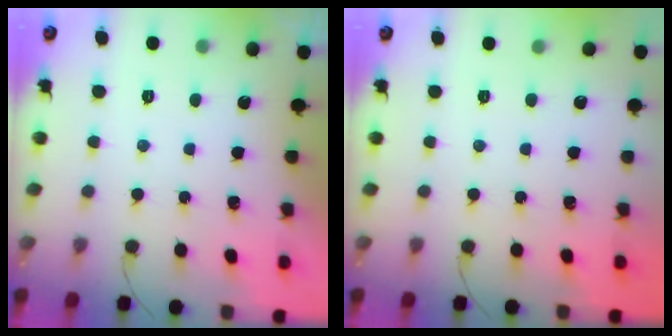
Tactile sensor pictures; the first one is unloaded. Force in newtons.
{"total": 0.0}